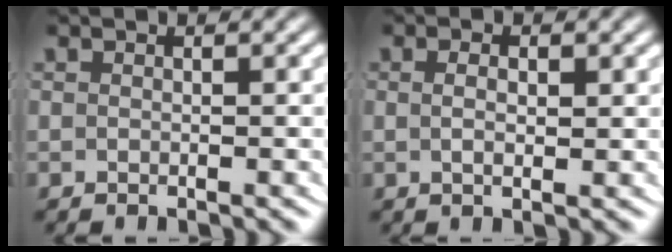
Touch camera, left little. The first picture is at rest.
{"total": 1.4, "force": [0.0, 0.3, 1.4], "torque": [-0.020, -0.008, 0.004]}